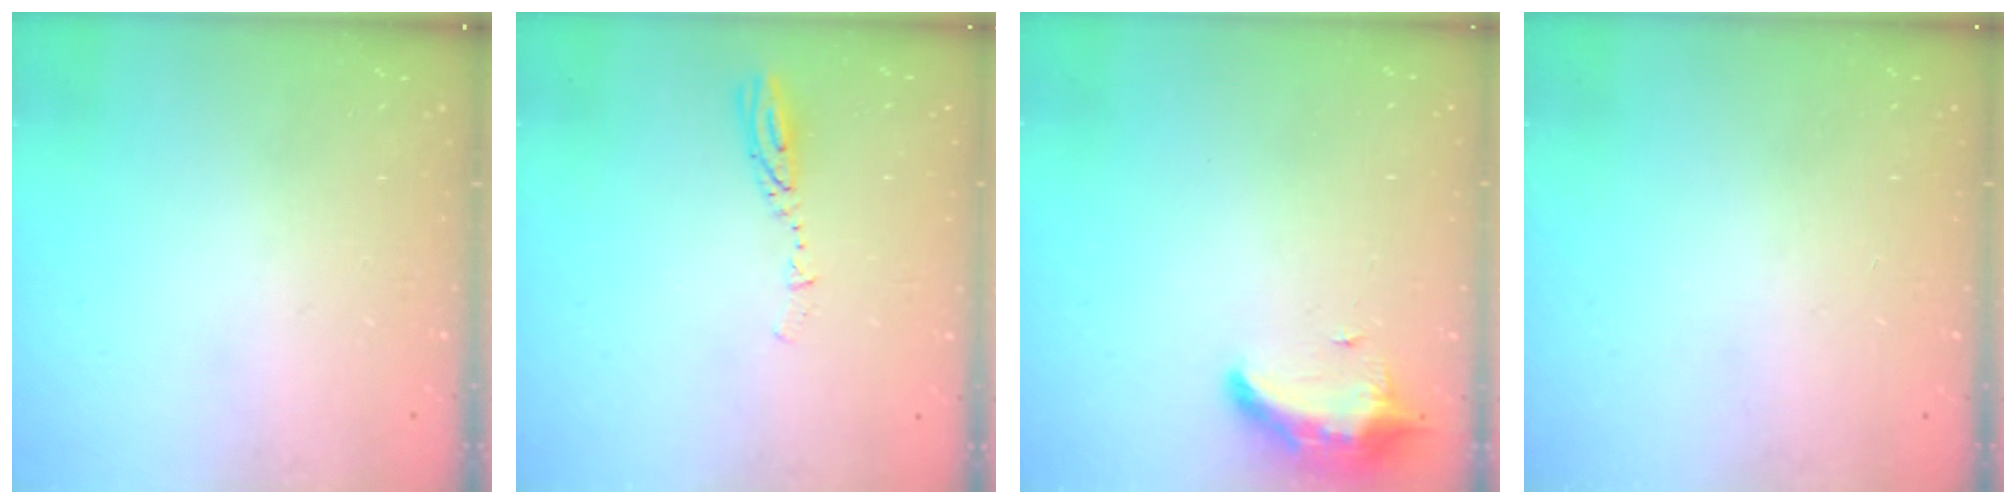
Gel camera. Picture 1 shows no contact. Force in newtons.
{"total": 3.4, "press": 3.4, "slide": 0.2}
{"total": 8.5, "press": 8.4, "slide": 1.4}
{"total": 0.0}